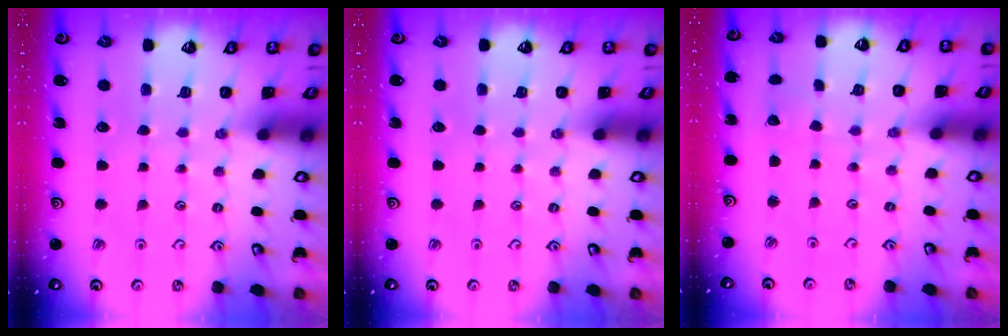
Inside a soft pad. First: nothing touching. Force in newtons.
{"total": 0.0}
{"total": 1.1, "press": 1.1, "slide": 0.1}